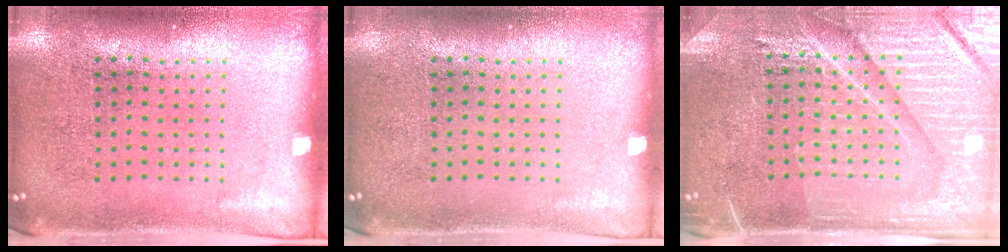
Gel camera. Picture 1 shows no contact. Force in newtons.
{"total": 0.0}
{"total": 4.5, "press": 4.3, "slide": 1.3}